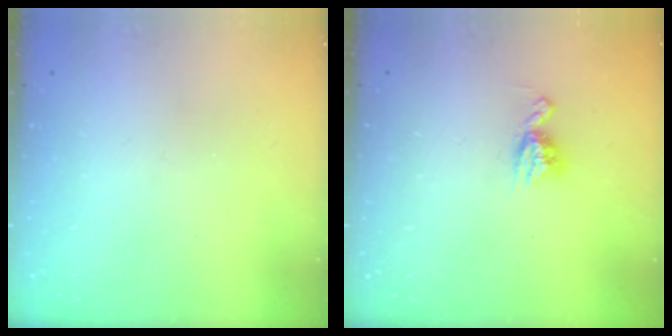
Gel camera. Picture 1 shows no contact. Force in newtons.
{"total": 7.7, "press": 7.7, "slide": 0.6}